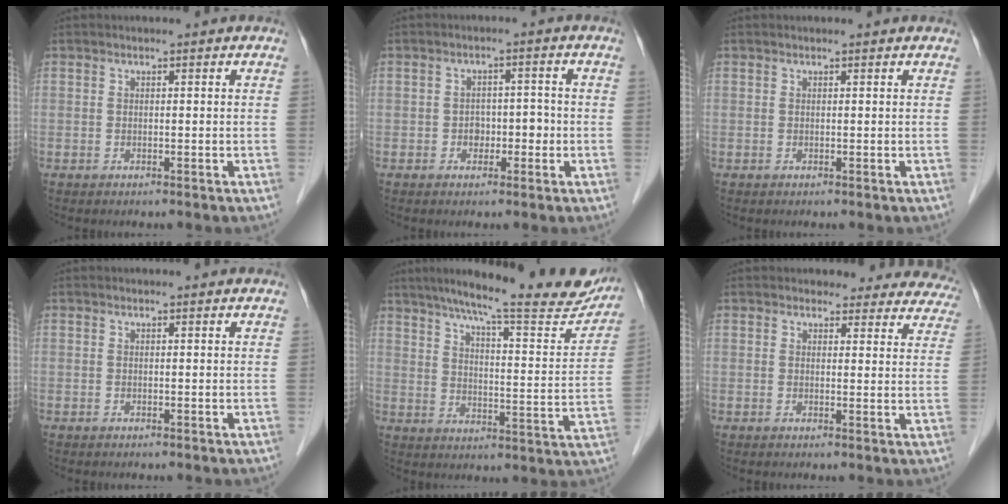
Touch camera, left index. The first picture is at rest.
{"total": 3.0, "force": [-0.9, 2.2, 1.9], "torque": [-0.024, 0.016, -0.013]}
{"total": 0.8, "force": [0.8, 0.2, 0.1], "torque": [-0.007, 0.008, 0.010]}
{"total": 0.0}
{"total": 23.0, "force": [19.6, 2.8, 11.8], "torque": [-0.170, -0.024, 0.250]}
{"total": 13.2, "force": [12.3, 4.8, 1.1], "torque": [0.036, -0.025, 0.102]}